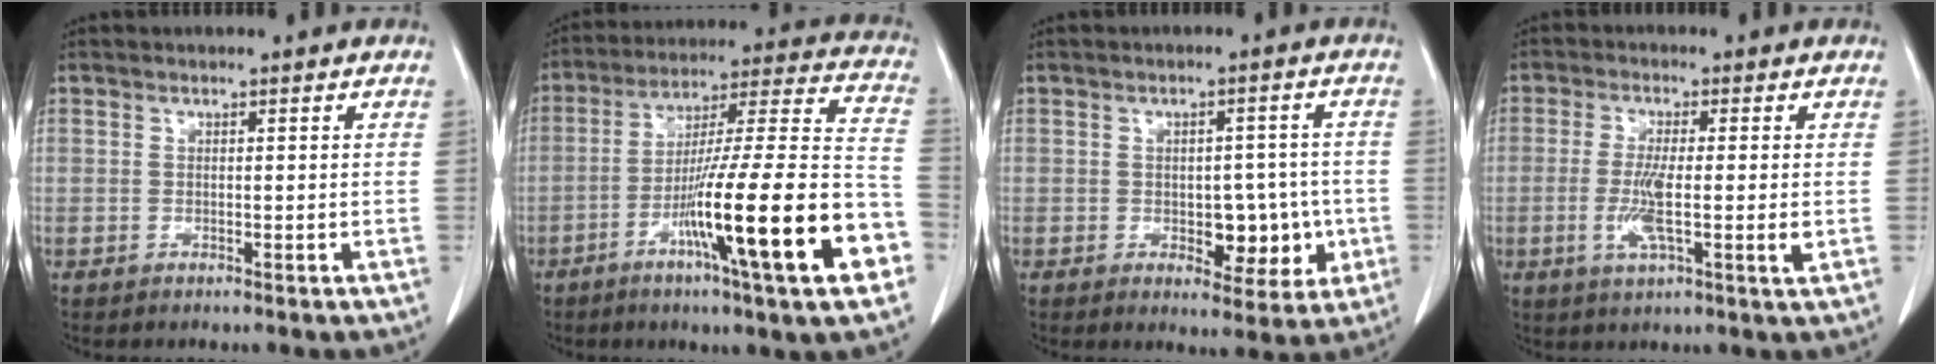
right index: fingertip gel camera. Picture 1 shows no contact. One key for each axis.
{"total": 23.7, "fx": -9.1, "fy": 0.7, "fz": 21.9, "tx": -0.300, "ty": -0.010, "tz": -0.148}
{"total": 6.8, "fx": -1.3, "fy": 3.8, "fz": 5.5, "tx": -0.055, "ty": 0.010, "tz": -0.009}
{"total": 7.0, "fx": -1.1, "fy": 0.7, "fz": 6.9, "tx": -0.129, "ty": -0.013, "tz": -0.023}